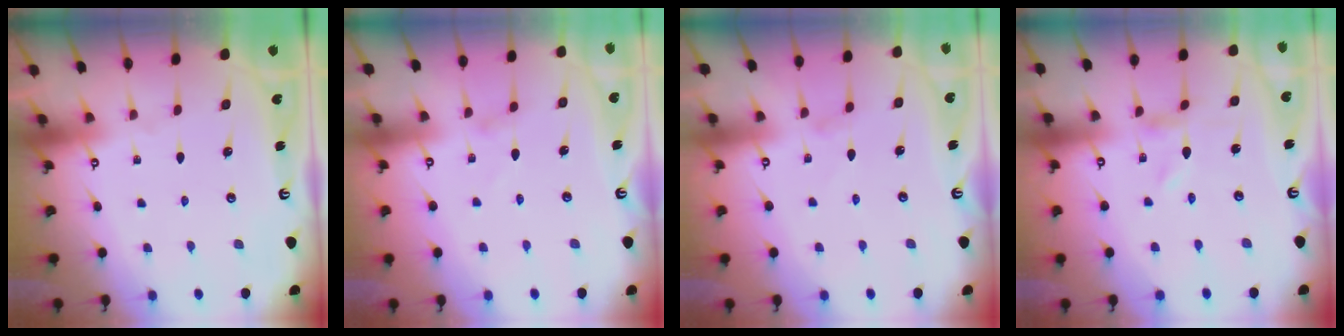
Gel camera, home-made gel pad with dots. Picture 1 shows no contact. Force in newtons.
{"total": 0.0}
{"total": 0.0}
{"total": 0.0}